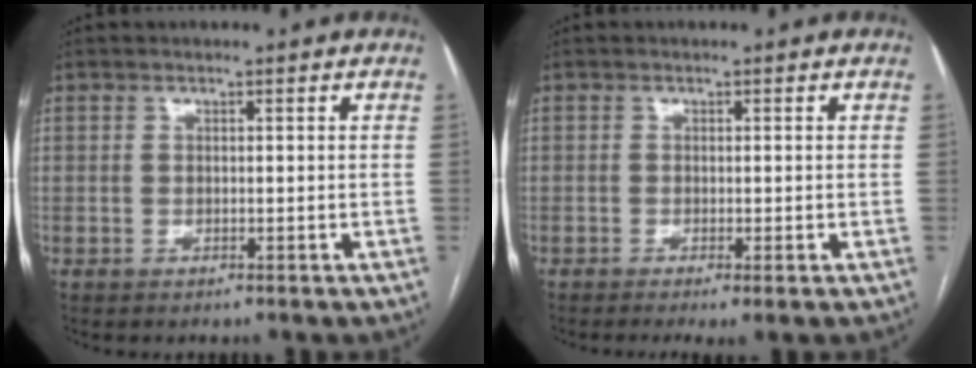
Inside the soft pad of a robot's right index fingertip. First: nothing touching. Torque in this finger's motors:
{"motor_torque": [0.51, -0.25, 0.10, 0.02]}